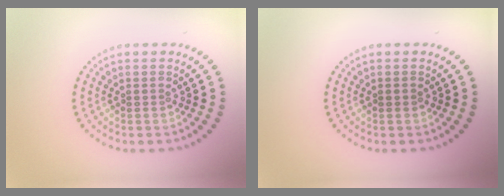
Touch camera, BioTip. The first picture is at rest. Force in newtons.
{"total": 0.7, "press": 0.7, "slide": 0.1}